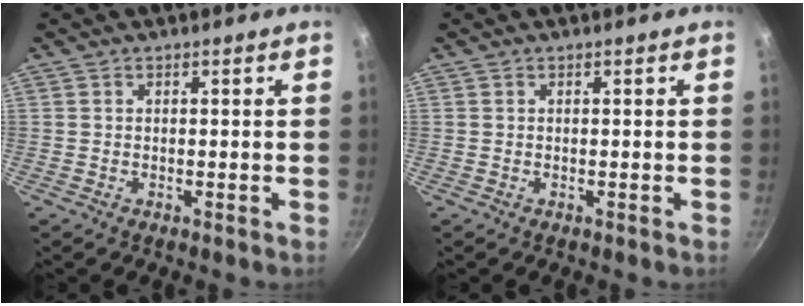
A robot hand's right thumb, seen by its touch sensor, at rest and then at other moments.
{"total": 0.0}